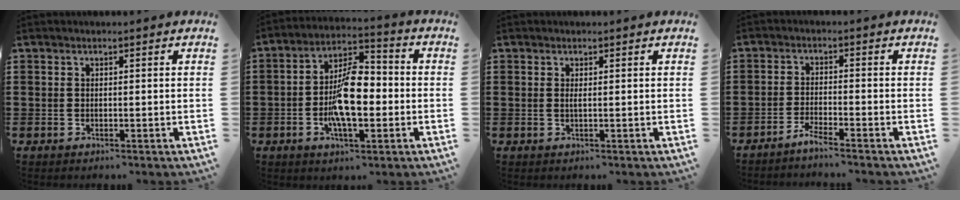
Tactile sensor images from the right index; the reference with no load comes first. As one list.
[{"total": 10.6, "force": [-2.1, 4.5, 9.4], "torque": [-0.190, -0.006, -0.043]}, {"total": 0.7, "force": [0.1, 0.1, 0.7], "torque": [-0.014, -0.001, 0.002]}, {"total": 2.4, "force": [-2.2, -0.6, 0.8], "torque": [-0.022, -0.004, -0.044]}]